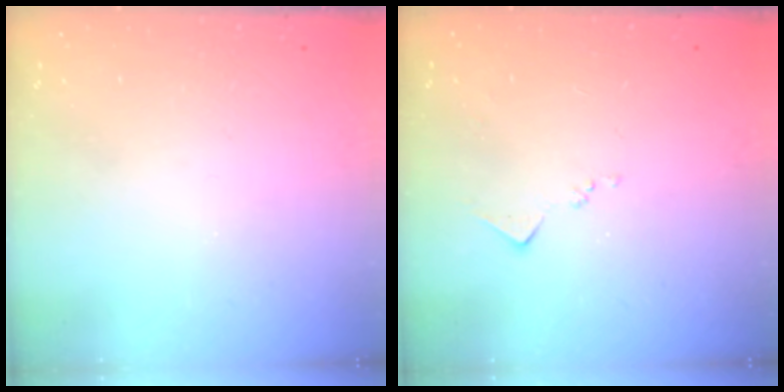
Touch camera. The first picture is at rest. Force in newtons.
{"total": 5.7, "press": 5.7, "slide": 0.7}